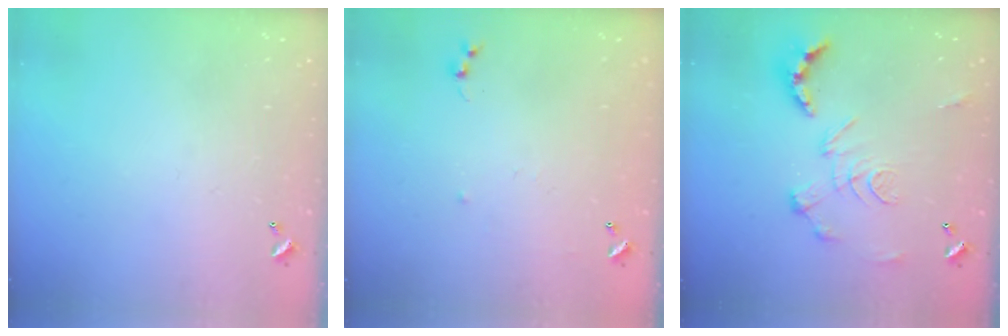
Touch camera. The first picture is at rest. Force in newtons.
{"total": 5.8, "press": 5.7, "slide": 0.8}
{"total": 2.9, "press": 2.3, "slide": 1.7}